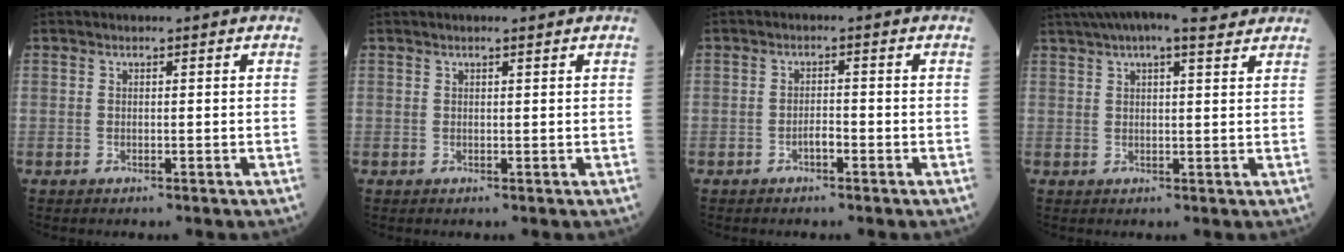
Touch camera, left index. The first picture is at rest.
{"total": 0.6, "force": [0.3, 0.0, 0.6], "torque": [-0.013, 0.001, 0.005]}
{"total": 1.9, "force": [-1.5, 0.4, 1.1], "torque": [-0.018, -0.002, -0.025]}
{"total": 10.5, "force": [8.2, 2.2, 6.1], "torque": [-0.111, 0.038, 0.117]}